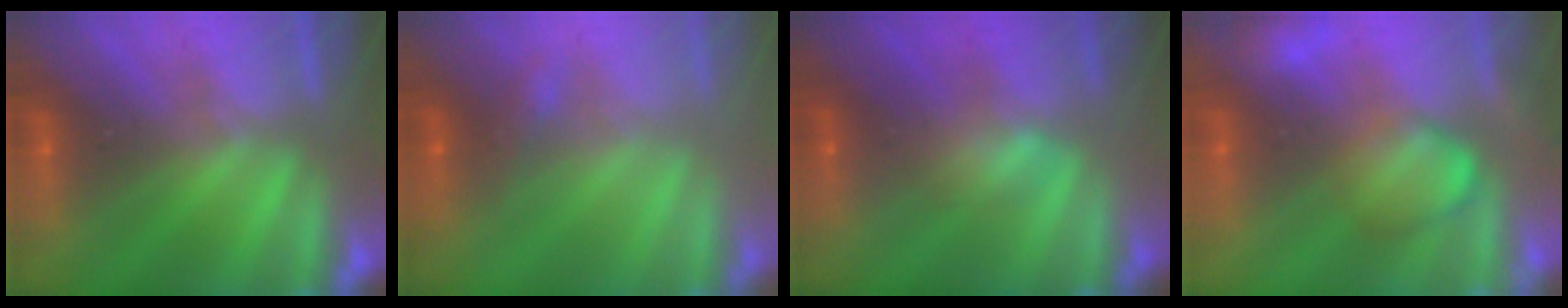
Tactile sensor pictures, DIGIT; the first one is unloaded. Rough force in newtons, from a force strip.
{"total": 2.2}
{"total": 3.0}
{"total": 2.4}